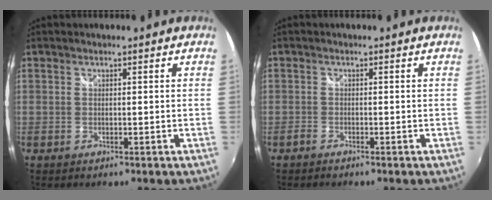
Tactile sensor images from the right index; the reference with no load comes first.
{"total": 1.2, "force": [-1.0, 0.5, 0.1], "torque": [-0.006, 0.001, -0.022]}